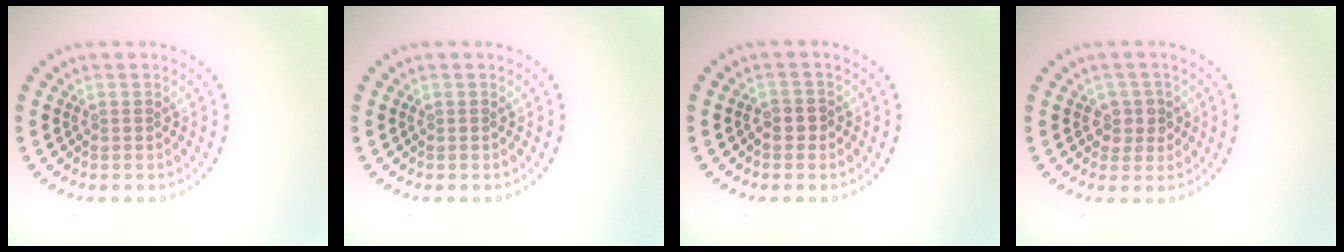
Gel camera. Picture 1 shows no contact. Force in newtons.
{"total": 0.0}
{"total": 1.0, "press": 0.9, "slide": 0.5}
{"total": 1.8, "press": 1.7, "slide": 0.5}